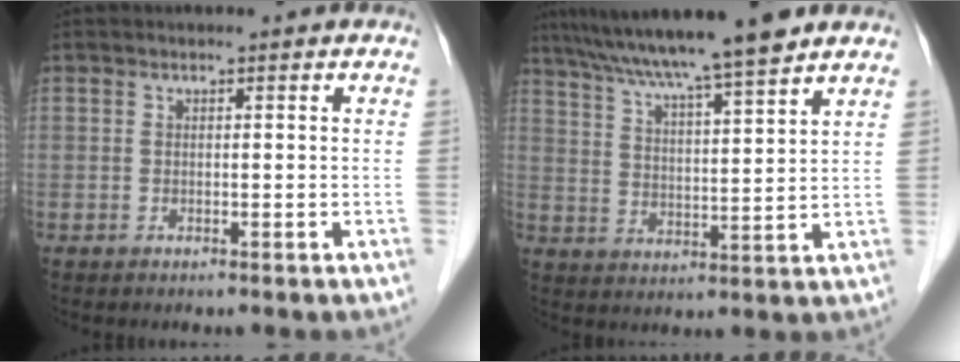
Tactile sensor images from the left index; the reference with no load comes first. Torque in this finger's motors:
{"motor_torque": [0.78, -0.86, 1.05, 0.21]}